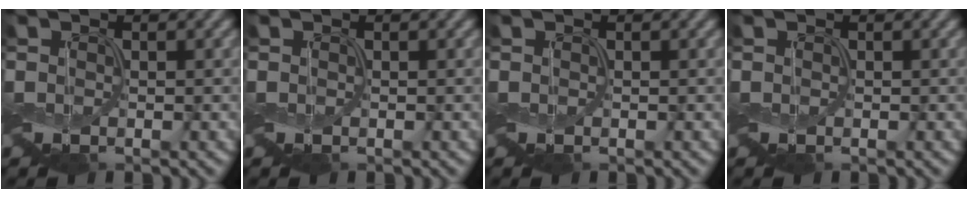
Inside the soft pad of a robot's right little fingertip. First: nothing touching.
{"total": 0.0}
{"total": 0.0}
{"total": 0.0}